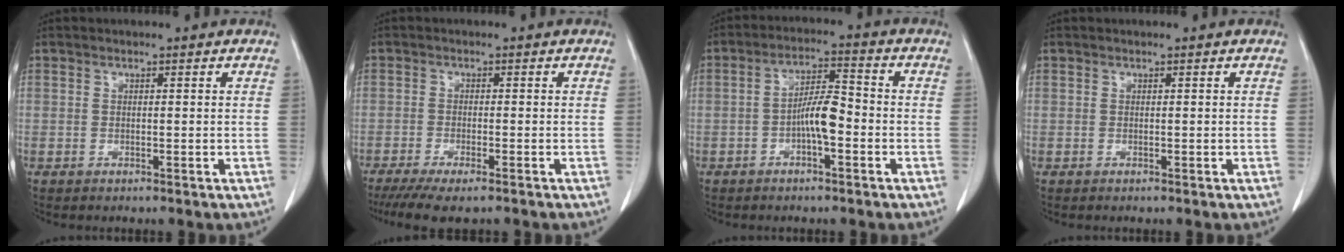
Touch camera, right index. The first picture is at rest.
{"total": 8.3, "force": [-6.5, 1.5, 5.0], "torque": [-0.073, -0.016, -0.101]}
{"total": 6.0, "force": [-1.7, 1.5, 5.5], "torque": [-0.105, 0.015, -0.031]}
{"total": 0.0}